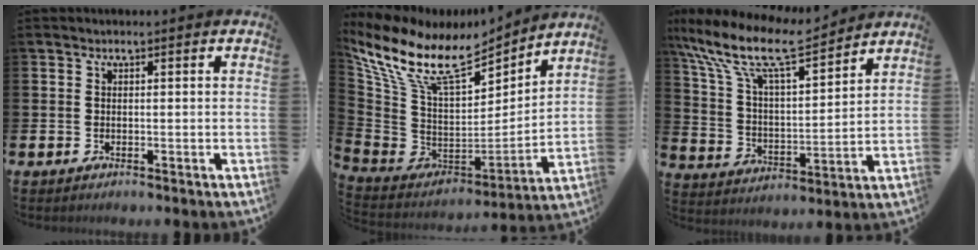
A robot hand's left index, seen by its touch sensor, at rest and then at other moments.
{"total": 12.3, "force": [9.5, 4.6, 6.3], "torque": [-0.170, -0.058, 0.171]}
{"total": 12.2, "force": [10.1, 3.2, 6.2], "torque": [-0.160, -0.054, 0.176]}